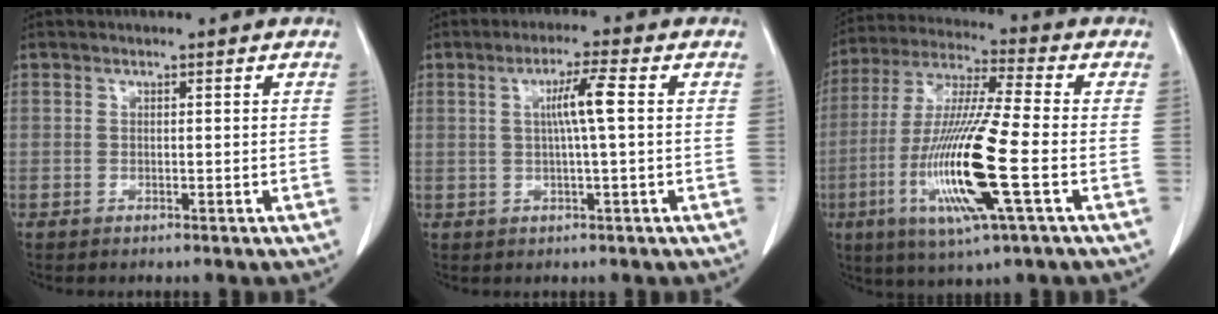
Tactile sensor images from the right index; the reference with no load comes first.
{"total": 4.8, "force": [0.7, -0.5, 4.8], "torque": [-0.086, 0.004, 0.013]}
{"total": 17.0, "force": [-4.6, 0.4, 16.3], "torque": [-0.335, -0.019, -0.089]}